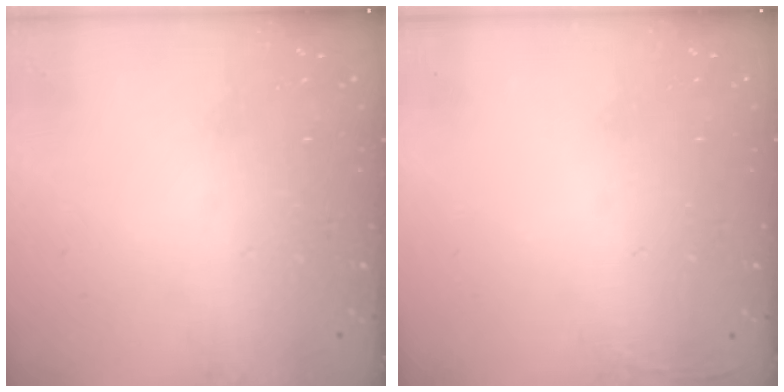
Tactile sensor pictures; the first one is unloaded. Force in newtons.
{"total": 2.5, "press": 2.4, "slide": 0.9}